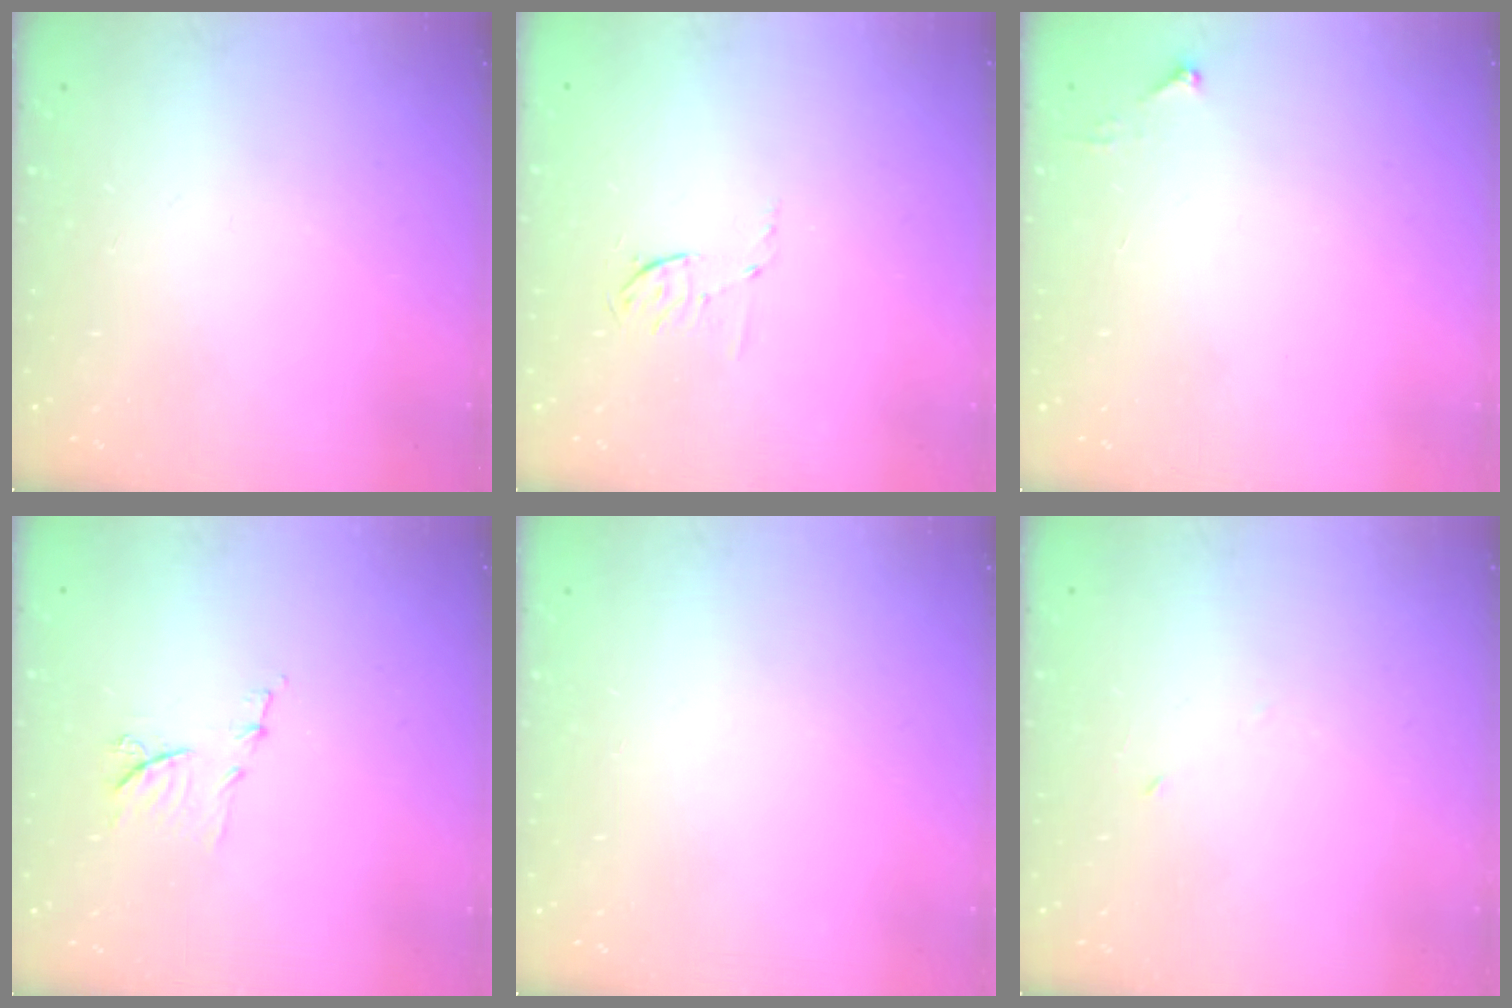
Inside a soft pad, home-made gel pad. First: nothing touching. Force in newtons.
{"total": 4.2, "press": 3.9, "slide": 1.6}
{"total": 3.1, "press": 3.1, "slide": 0.4}
{"total": 6.9, "press": 6.9, "slide": 0.5}
{"total": 0.0}
{"total": 2.7, "press": 2.5, "slide": 1.0}